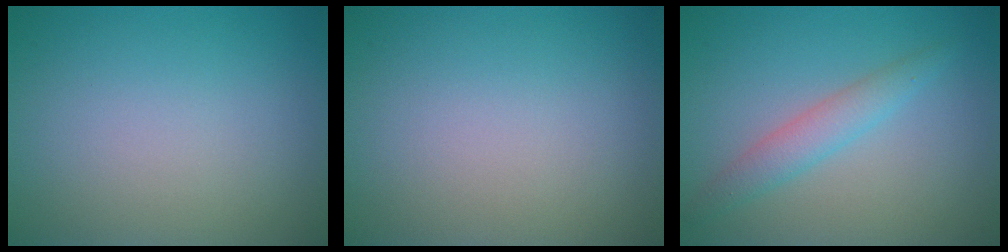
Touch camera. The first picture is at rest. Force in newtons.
{"total": 0.0}
{"total": 2.5, "press": 2.5, "slide": 0.2}